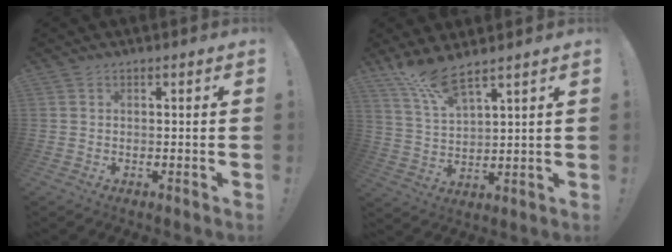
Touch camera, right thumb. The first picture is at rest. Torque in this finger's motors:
{"motor_torque": [0.15, 0.86, 0.14, 0.09, 0.06]}